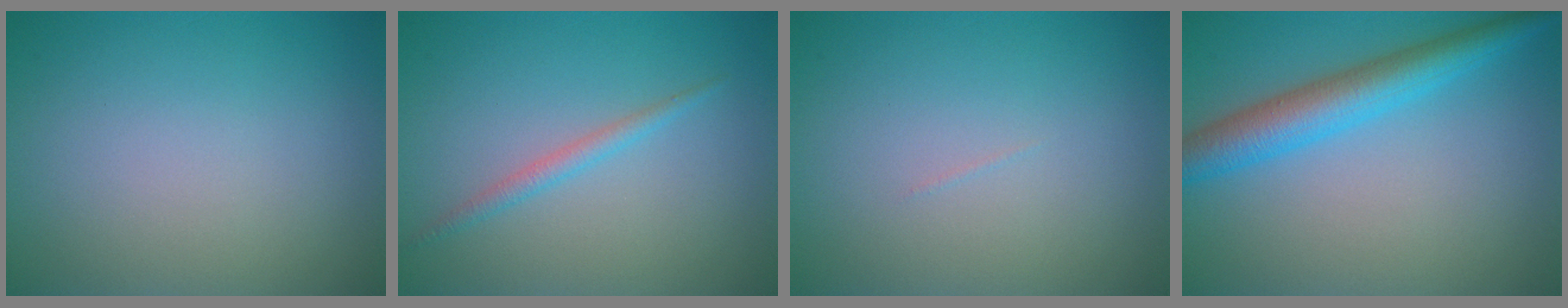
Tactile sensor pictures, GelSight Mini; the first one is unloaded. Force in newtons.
{"total": 1.4, "press": 1.4, "slide": 0.1}
{"total": 0.0}
{"total": 5.2, "press": 5.2, "slide": 0.1}